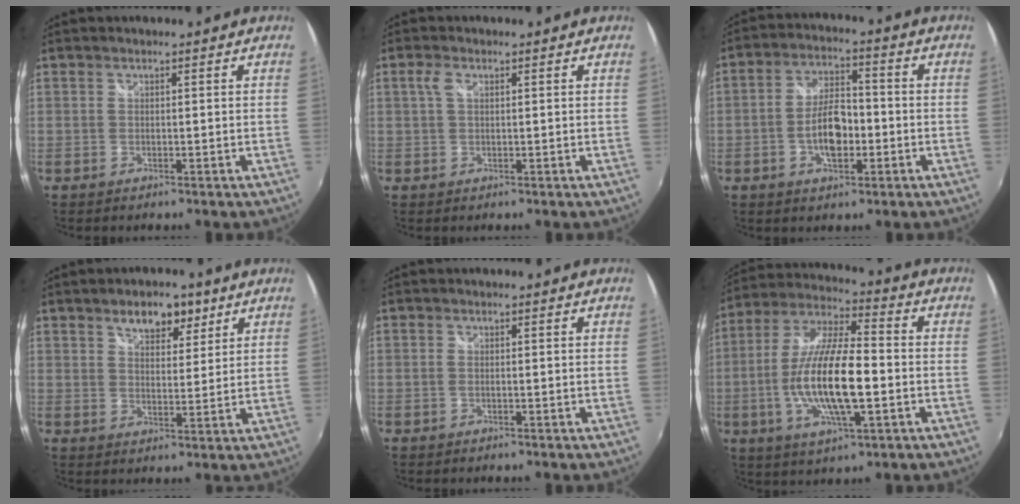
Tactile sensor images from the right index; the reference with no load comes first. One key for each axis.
{"total": 1.9, "fx": 0.5, "fy": 0.9, "fz": 1.6, "tx": -0.034, "ty": 0.003, "tz": 0.008}
{"total": 5.5, "fx": -2.5, "fy": 3.8, "fz": 3.1, "tx": -0.057, "ty": 0.013, "tz": -0.037}
{"total": 7.0, "fx": 4.4, "fy": 3.7, "fz": 4.0, "tx": -0.059, "ty": 0.010, "tz": 0.071}
{"total": 0.6, "fx": -0.1, "fy": 0.1, "fz": 0.5, "tx": -0.013, "ty": 0.000, "tz": -0.005}
{"total": 16.7, "fx": -3.3, "fy": 4.7, "fz": 15.6, "tx": -0.308, "ty": -0.007, "tz": -0.060}